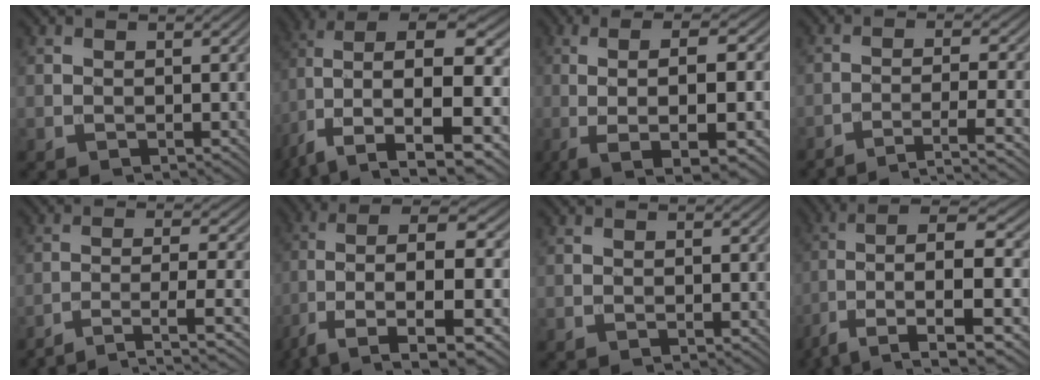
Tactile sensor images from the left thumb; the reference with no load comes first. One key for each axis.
{"total": 16.6, "fx": 0.2, "fy": 8.9, "fz": 14.0, "tx": -0.272, "ty": -0.033, "tz": 0.032}
{"total": 10.9, "fx": -1.8, "fy": 2.4, "fz": 10.5, "tx": -0.165, "ty": 0.015, "tz": -0.033}
{"total": 6.0, "fx": -3.8, "fy": 0.7, "fz": 4.6, "tx": -0.072, "ty": 0.011, "tz": -0.072}
{"total": 6.7, "fx": -4.1, "fy": 1.1, "fz": 5.2, "tx": -0.081, "ty": 0.007, "tz": -0.074}
{"total": 13.1, "fx": -1.7, "fy": 6.0, "fz": 11.5, "tx": -0.243, "ty": -0.013, "tz": -0.023}
{"total": 0.0}
{"total": 12.5, "fx": -1.1, "fy": 5.4, "fz": 11.2, "tx": -0.237, "ty": -0.015, "tz": -0.009}